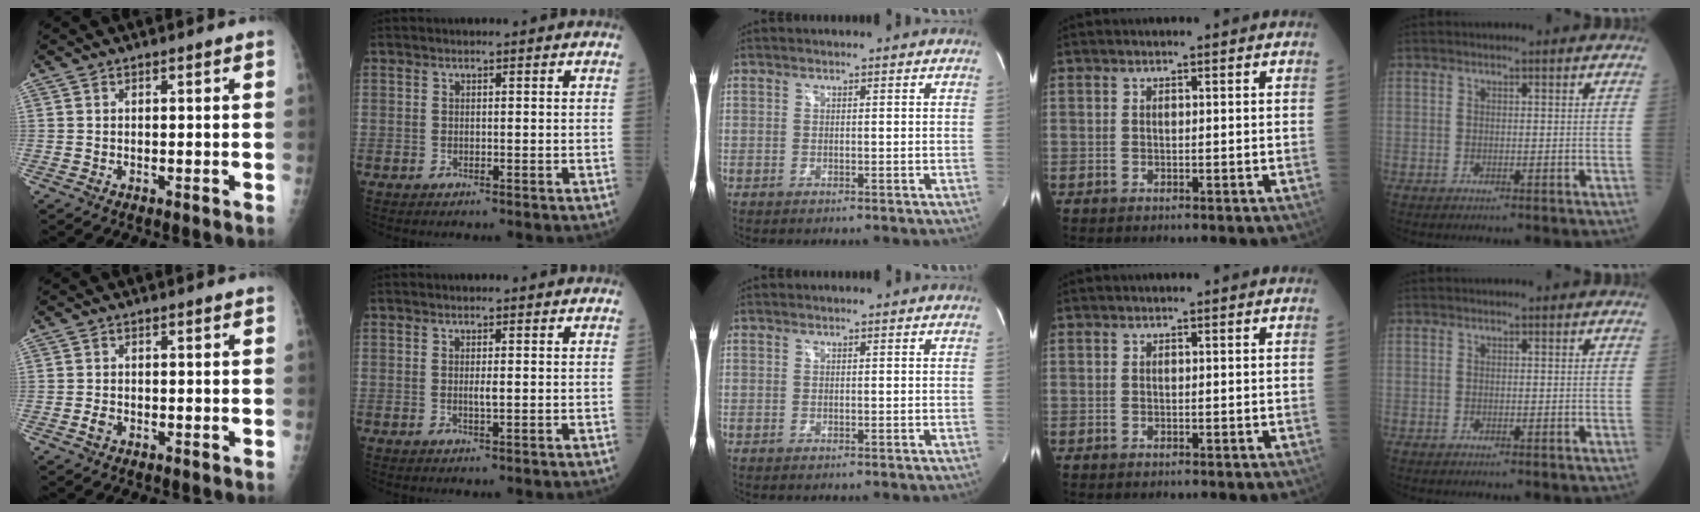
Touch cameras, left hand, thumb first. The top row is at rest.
{"thumb": {"total": 1.3, "force": [-0.7, 0.8, 0.7], "torque": [-0.013, 0.004, -0.014]}, "index": {"total": 1.1, "force": [0.2, 0.1, 1.1], "torque": [-0.027, -0.002, 0.002]}}